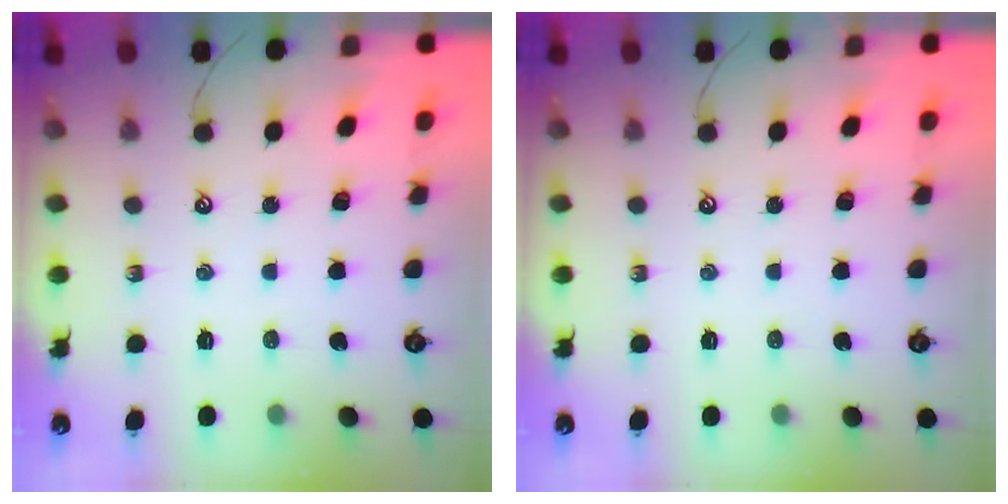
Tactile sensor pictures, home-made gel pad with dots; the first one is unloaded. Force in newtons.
{"total": 0.0}